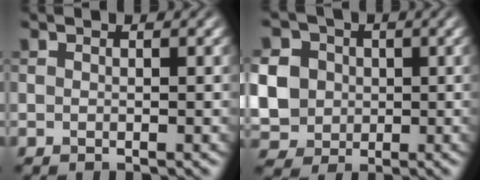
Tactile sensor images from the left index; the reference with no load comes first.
{"total": 8.9, "force": [0.4, 8.0, 3.8], "torque": [-0.107, 0.013, -0.010]}